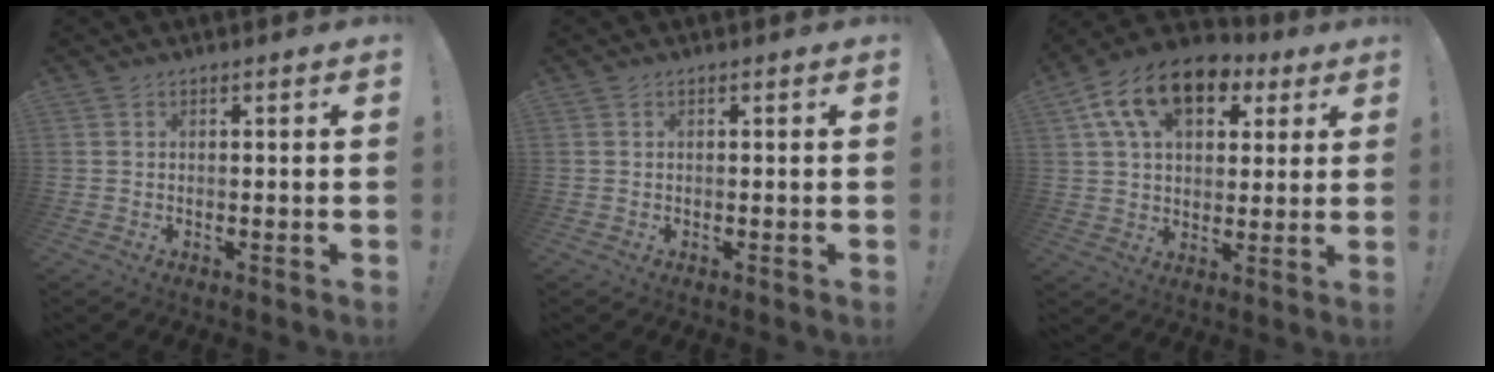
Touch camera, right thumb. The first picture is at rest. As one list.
[{"total": 0.0}, {"total": 16.3, "force": [7.8, 10.1, 10.1], "torque": [-0.174, -0.025, 0.143]}]